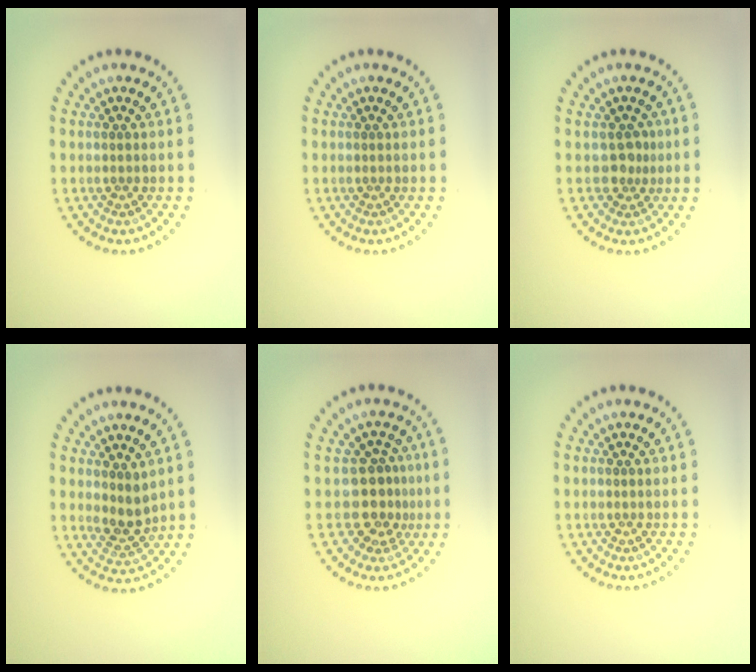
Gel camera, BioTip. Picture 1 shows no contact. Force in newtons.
{"total": 0.0}
{"total": 1.7, "press": 1.3, "slide": 1.1}
{"total": 2.5, "press": 2.2, "slide": 1.2}
{"total": 3.0, "press": 2.3, "slide": 2.0}
{"total": 0.0}